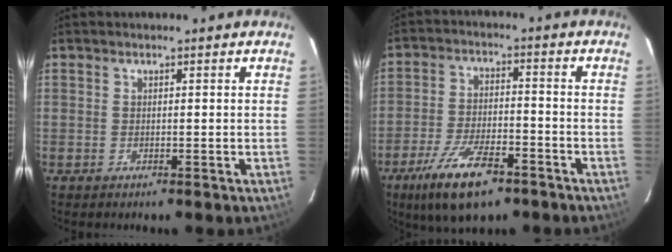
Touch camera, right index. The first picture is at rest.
{"total": 13.3, "force": [-8.4, 4.7, 9.1], "torque": [-0.195, -0.022, -0.148]}